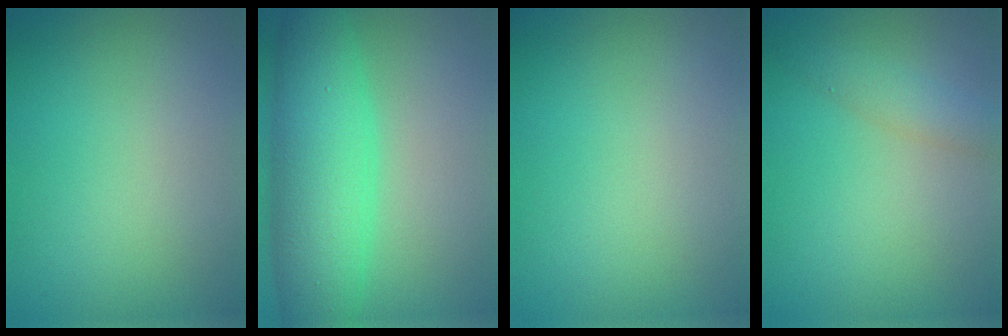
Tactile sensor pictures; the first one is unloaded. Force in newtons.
{"total": 8.4, "press": 8.4, "slide": 0.3}
{"total": 0.0}
{"total": 2.2, "press": 2.2, "slide": 0.1}